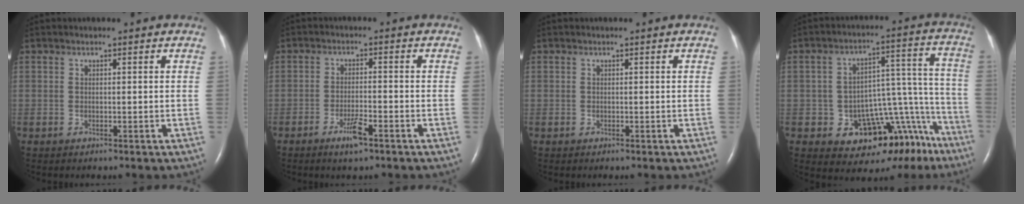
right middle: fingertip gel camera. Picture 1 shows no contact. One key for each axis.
{"total": 3.9, "fx": -2.5, "fy": 0.5, "fz": 2.9, "tx": -0.060, "ty": -0.004, "tz": -0.044}
{"total": 0.0}
{"total": 15.8, "fx": -10.9, "fy": 8.0, "fz": 8.0, "tx": -0.061, "ty": 0.088, "tz": -0.141}